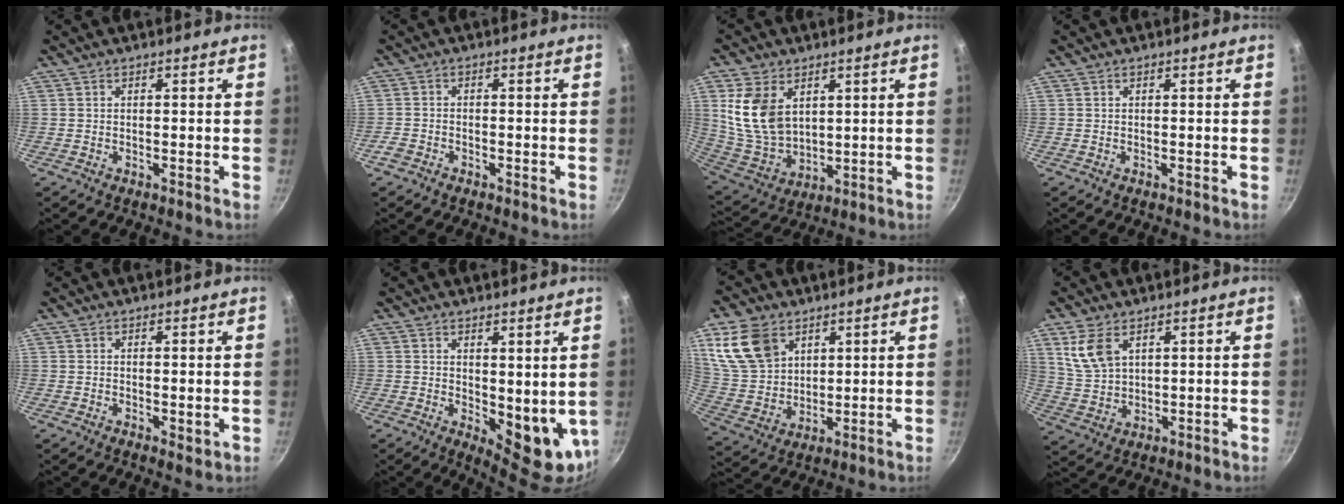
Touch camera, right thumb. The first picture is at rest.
{"total": 2.3, "force": [-1.7, 1.3, 0.9], "torque": [-0.026, 0.014, -0.036]}
{"total": 13.8, "force": [4.2, 9.4, 9.1], "torque": [-0.161, -0.028, 0.100]}
{"total": 0.0}
{"total": 1.6, "force": [0.6, 0.8, 1.3], "torque": [-0.019, -0.009, 0.008]}
{"total": 9.8, "force": [2.4, 4.9, 8.2], "torque": [-0.090, -0.027, 0.048]}
{"total": 14.2, "force": [6.9, 10.0, 7.3], "torque": [-0.125, -0.021, 0.150]}
{"total": 7.8, "force": [3.8, 4.6, 5.1], "torque": [-0.096, -0.017, 0.087]}